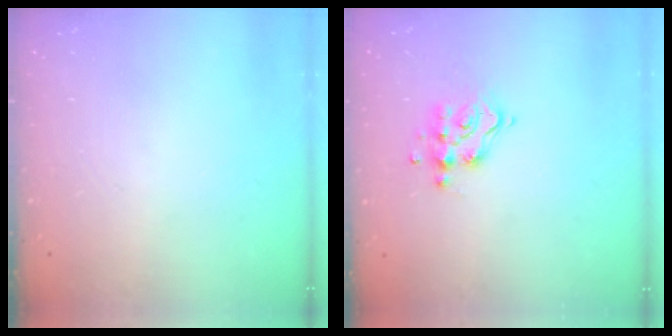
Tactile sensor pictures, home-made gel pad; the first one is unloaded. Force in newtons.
{"total": 9.1, "press": 9.0, "slide": 0.7}